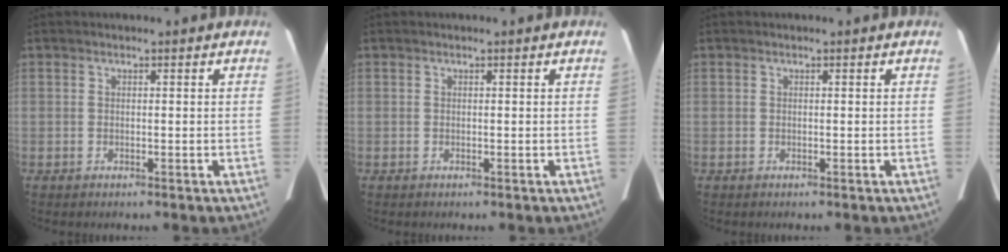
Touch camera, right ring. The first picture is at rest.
{"total": 0.0}
{"total": 0.0}